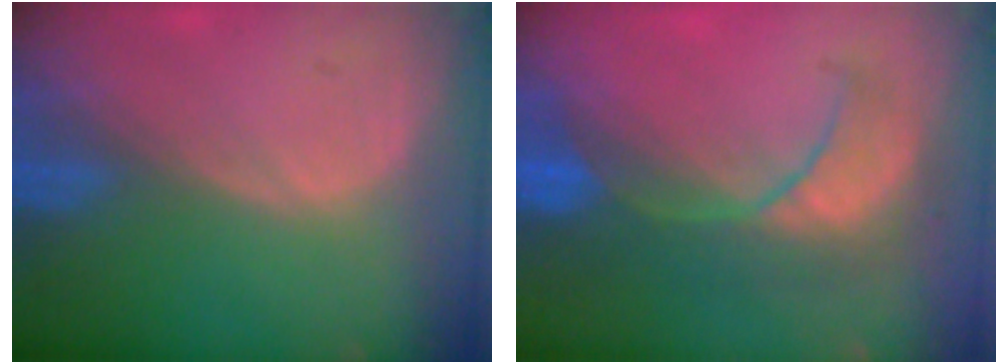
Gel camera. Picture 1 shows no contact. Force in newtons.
{"total": 8.5, "press": 8.4, "slide": 1.4}